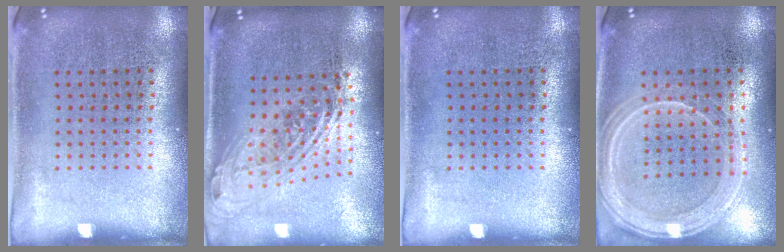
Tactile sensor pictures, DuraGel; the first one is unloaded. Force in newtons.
{"total": 2.1, "press": 1.6, "slide": 1.4}
{"total": 0.0}
{"total": 1.4, "press": 1.3, "slide": 0.2}